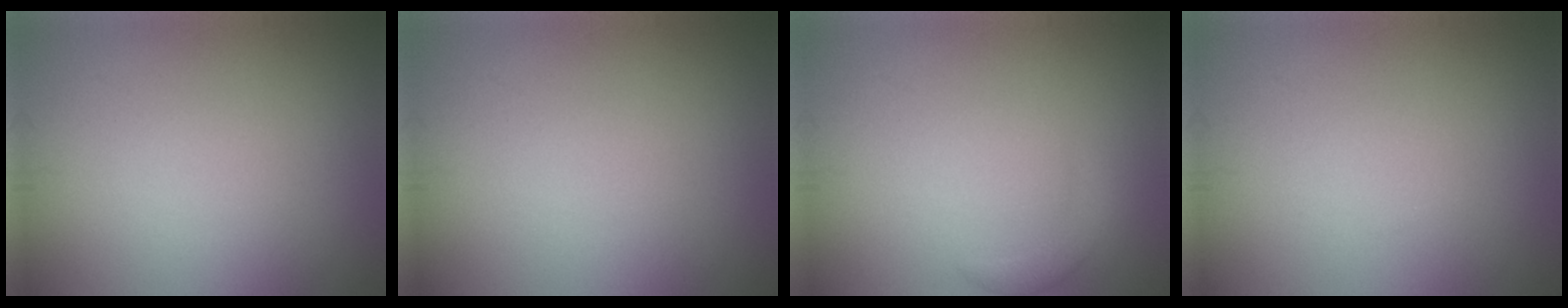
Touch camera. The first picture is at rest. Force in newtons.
{"total": 0.0}
{"total": 1.5, "press": 1.5, "slide": 0.1}
{"total": 0.0}